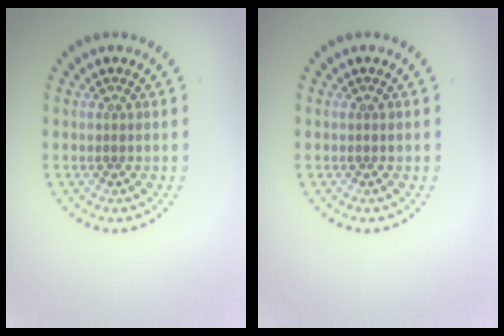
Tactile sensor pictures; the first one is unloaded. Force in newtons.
{"total": 0.0}